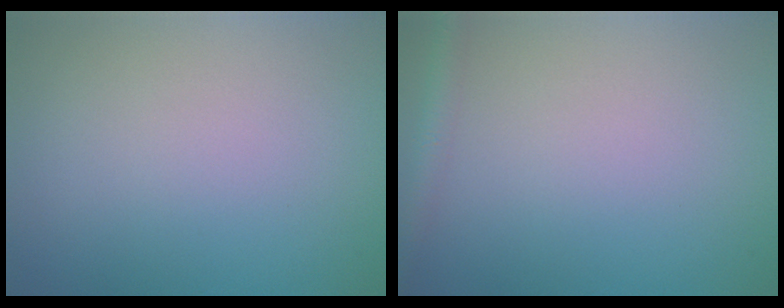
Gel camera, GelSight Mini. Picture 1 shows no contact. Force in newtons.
{"total": 1.8, "press": 1.8, "slide": 0.1}